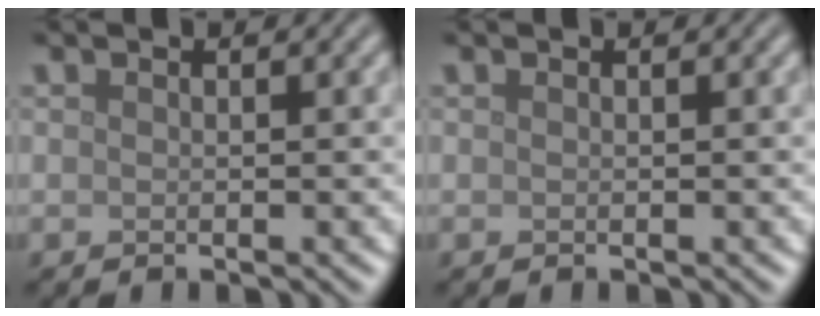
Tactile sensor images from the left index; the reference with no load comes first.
{"total": 0.0}